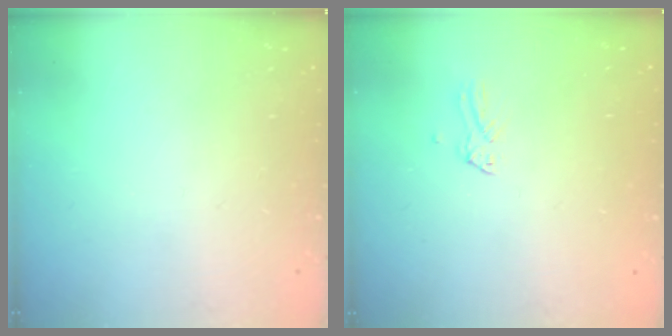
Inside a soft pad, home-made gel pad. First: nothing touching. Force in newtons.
{"total": 0.0}